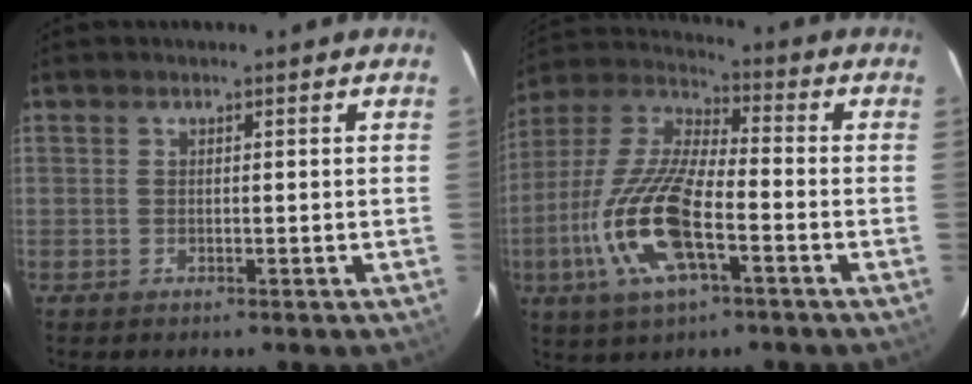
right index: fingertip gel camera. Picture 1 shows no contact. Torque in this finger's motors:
{"motor_torque": [2.14, 0.00, 1.05, 0.13]}